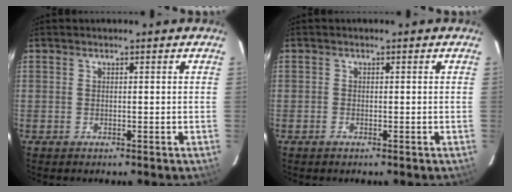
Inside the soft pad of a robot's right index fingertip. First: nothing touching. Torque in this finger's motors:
{"motor_torque": [0.17, -0.03, -0.01, 0.01]}